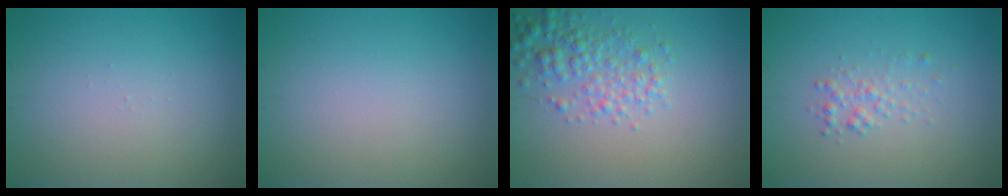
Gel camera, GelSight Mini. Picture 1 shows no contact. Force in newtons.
{"total": 0.0}
{"total": 3.3, "press": 3.3, "slide": 0.1}
{"total": 1.4, "press": 1.4, "slide": 0.1}